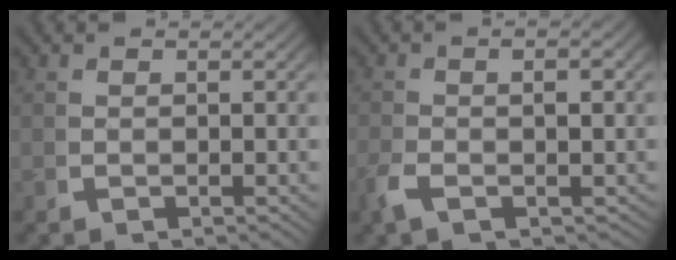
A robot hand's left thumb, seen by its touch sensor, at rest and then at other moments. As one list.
[{"total": 2.6, "force": [-1.0, 1.2, 2.0], "torque": [-0.049, -0.007, -0.017]}]